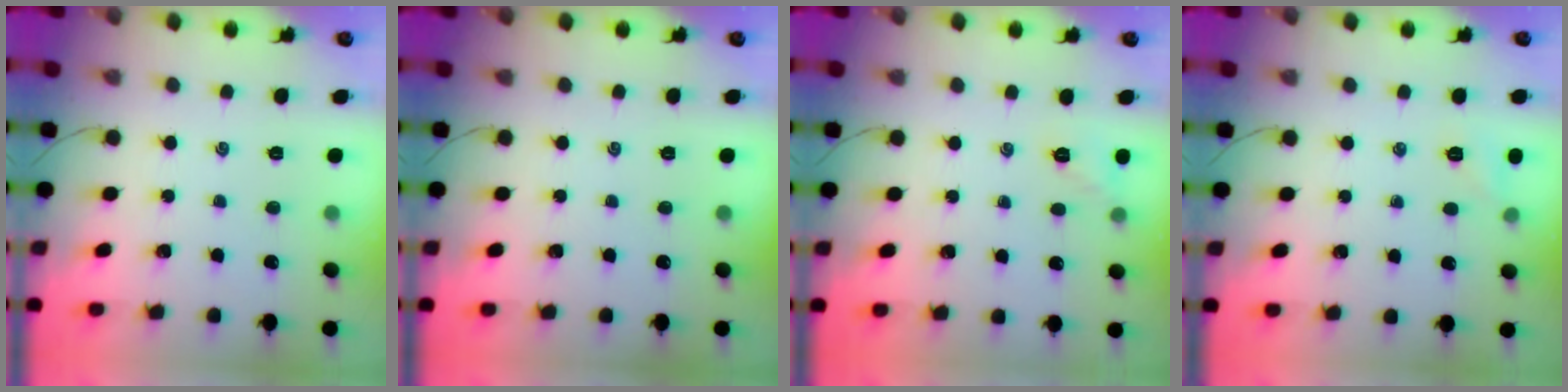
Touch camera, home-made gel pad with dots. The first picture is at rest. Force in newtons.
{"total": 0.0}
{"total": 5.9, "press": 5.8, "slide": 1.2}
{"total": 4.6, "press": 4.3, "slide": 1.4}